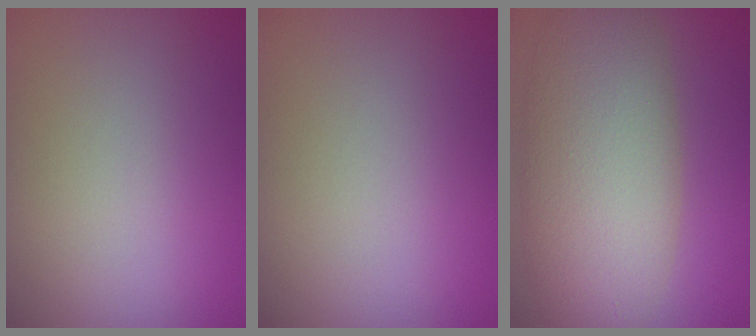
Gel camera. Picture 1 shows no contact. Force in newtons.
{"total": 0.0}
{"total": 9.6, "press": 9.6, "slide": 0.6}